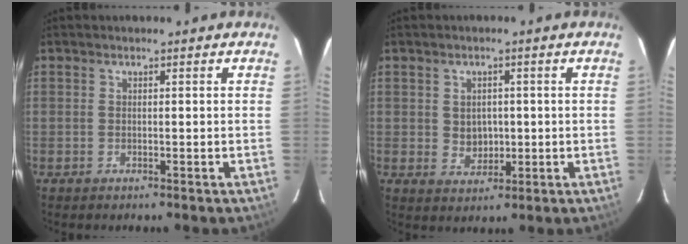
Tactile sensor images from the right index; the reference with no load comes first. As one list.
[{"total": 4.0, "force": [0.1, 3.5, 2.0], "torque": [-0.032, 0.001, 0.010]}]